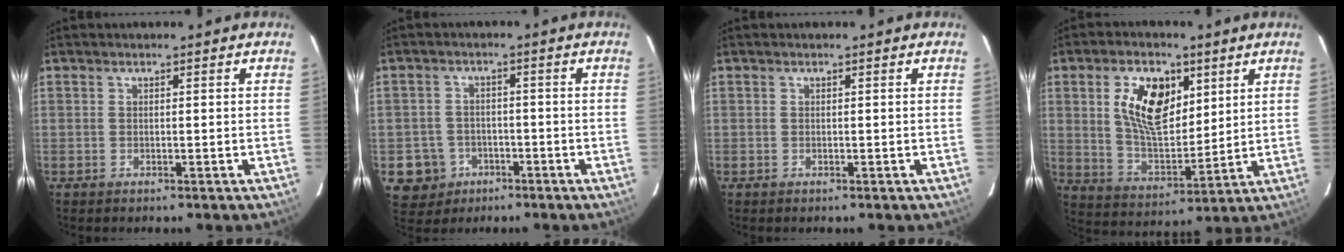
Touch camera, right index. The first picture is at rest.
{"total": 6.9, "force": [-2.8, 6.2, 0.8], "torque": [-0.038, 0.020, -0.036]}
{"total": 0.0}
{"total": 13.2, "force": [4.8, 7.3, 9.8], "torque": [-0.181, 0.011, 0.097]}